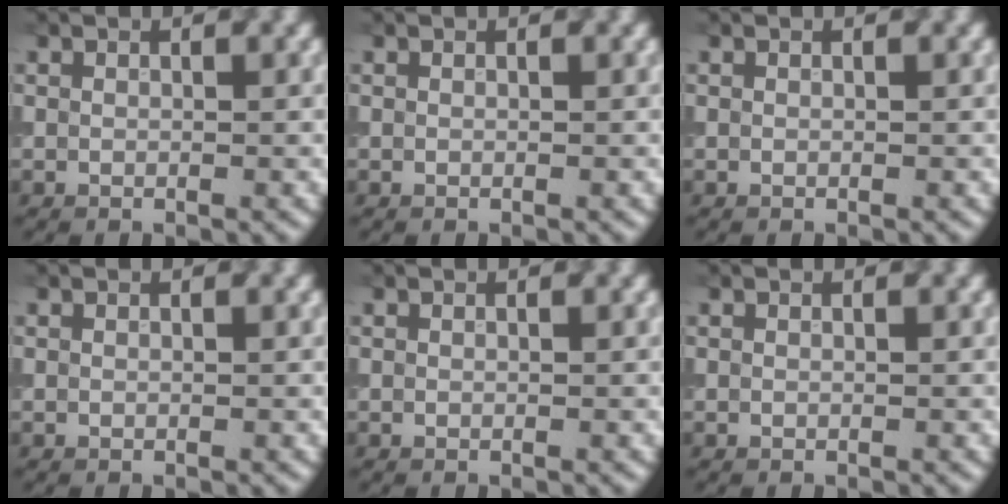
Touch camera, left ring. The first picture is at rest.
{"total": 0.0}
{"total": 0.0}
{"total": 0.0}
{"total": 0.0}
{"total": 0.0}